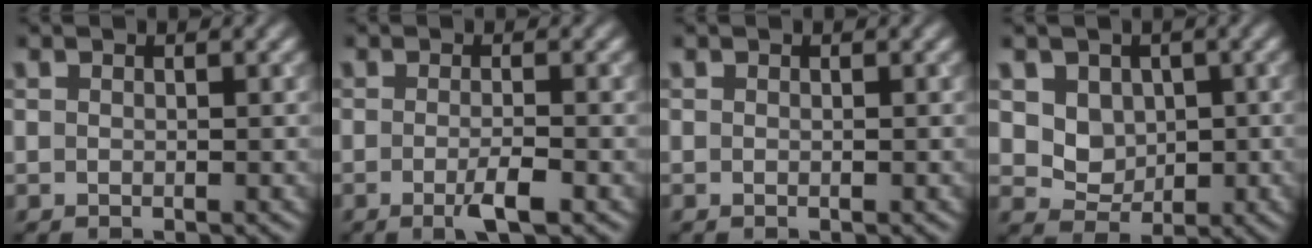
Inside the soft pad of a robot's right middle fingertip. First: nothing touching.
{"total": 2.5, "force": [-1.0, 0.4, 2.2], "torque": [-0.036, -0.003, -0.020]}
{"total": 0.0}
{"total": 3.6, "force": [0.8, 3.0, 1.7], "torque": [-0.040, -0.014, 0.028]}